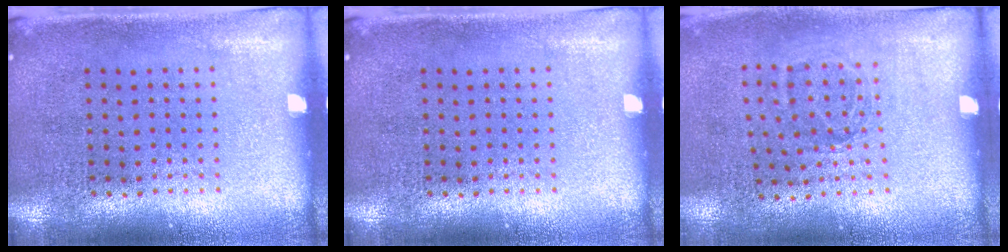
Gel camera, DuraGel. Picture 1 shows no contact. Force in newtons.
{"total": 0.0}
{"total": 1.1, "press": 0.8, "slide": 0.7}